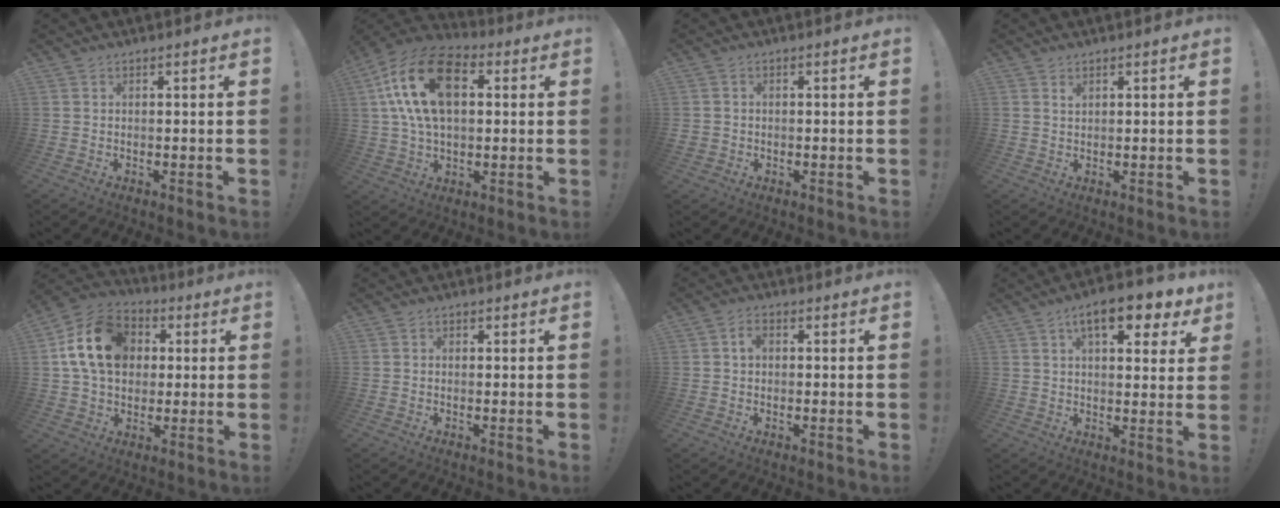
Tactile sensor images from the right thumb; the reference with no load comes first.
{"total": 20.5, "force": [5.6, 12.1, 15.6], "torque": [-0.300, -0.004, 0.095]}
{"total": 1.9, "force": [-0.2, 1.8, 0.7], "torque": [-0.014, 0.006, -0.001]}
{"total": 0.9, "force": [0.7, 0.5, 0.3], "torque": [0.001, -0.002, 0.012]}
{"total": 17.9, "force": [4.0, 13.6, 10.9], "torque": [-0.193, 0.006, 0.081]}
{"total": 0.7, "force": [0.0, 0.6, 0.3], "torque": [-0.002, 0.001, 0.000]}
{"total": 2.9, "force": [0.5, 2.1, 2.0], "torque": [-0.028, 0.004, 0.006]}
{"total": 11.8, "force": [6.1, 4.4, 9.1], "torque": [-0.121, -0.026, 0.096]}